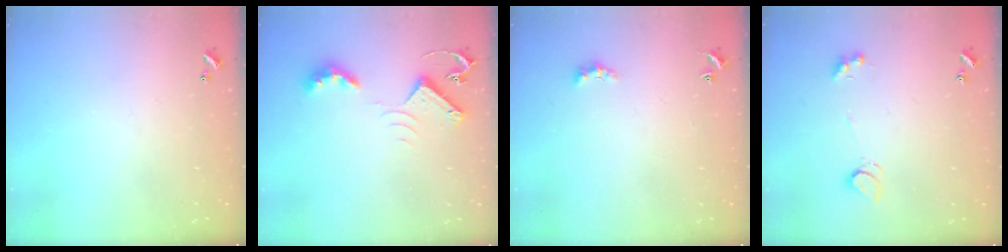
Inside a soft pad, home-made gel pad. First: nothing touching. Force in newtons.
{"total": 8.8, "press": 8.7, "slide": 0.6}
{"total": 1.5, "press": 1.4, "slide": 0.5}
{"total": 3.2, "press": 3.1, "slide": 0.7}